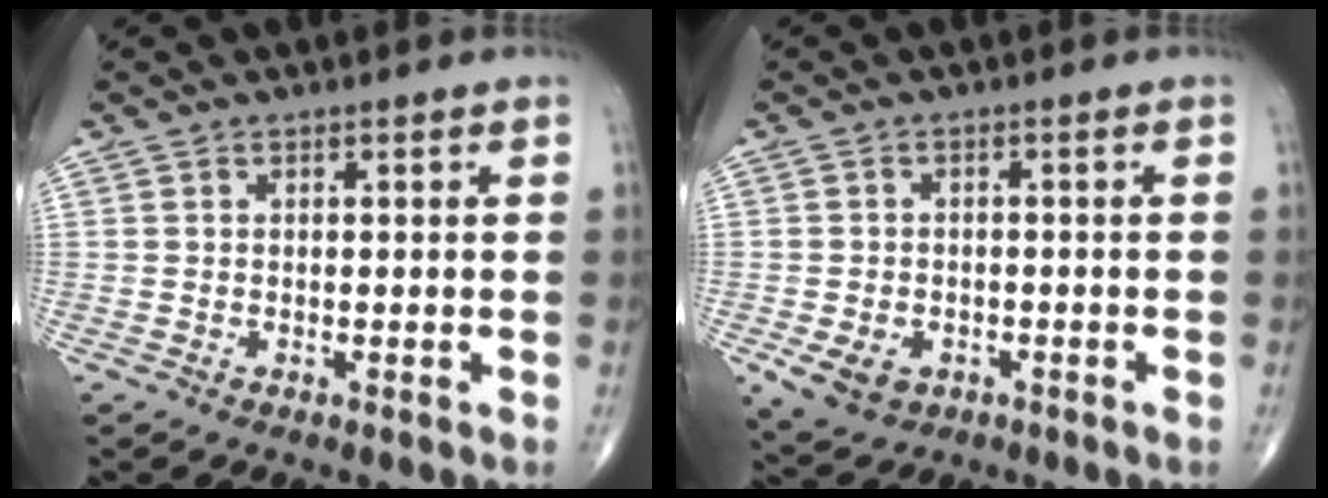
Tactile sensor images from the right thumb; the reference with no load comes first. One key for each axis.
{"total": 6.1, "fx": -2.4, "fy": 4.5, "fz": 3.3, "tx": -0.057, "ty": 0.007, "tz": -0.030}